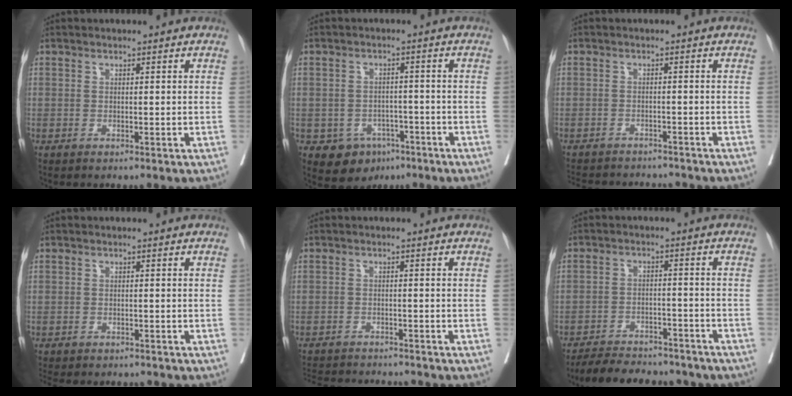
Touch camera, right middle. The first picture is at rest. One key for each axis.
{"total": 5.8, "fx": -3.3, "fy": 4.4, "fz": 1.9, "tx": -0.026, "ty": 0.006, "tz": -0.040}
{"total": 11.1, "fx": -10.5, "fy": 2.6, "fz": 2.9, "tx": -0.059, "ty": 0.002, "tz": -0.136}
{"total": 8.1, "fx": -7.1, "fy": 2.8, "fz": 2.5, "tx": -0.041, "ty": -0.007, "tz": -0.091}
{"total": 10.5, "fx": -10.0, "fy": 1.5, "fz": 2.9, "tx": -0.053, "ty": -0.002, "tz": -0.140}
{"total": 14.6, "fx": -13.0, "fy": 4.2, "fz": 5.0, "tx": -0.084, "ty": 0.006, "tz": -0.173}